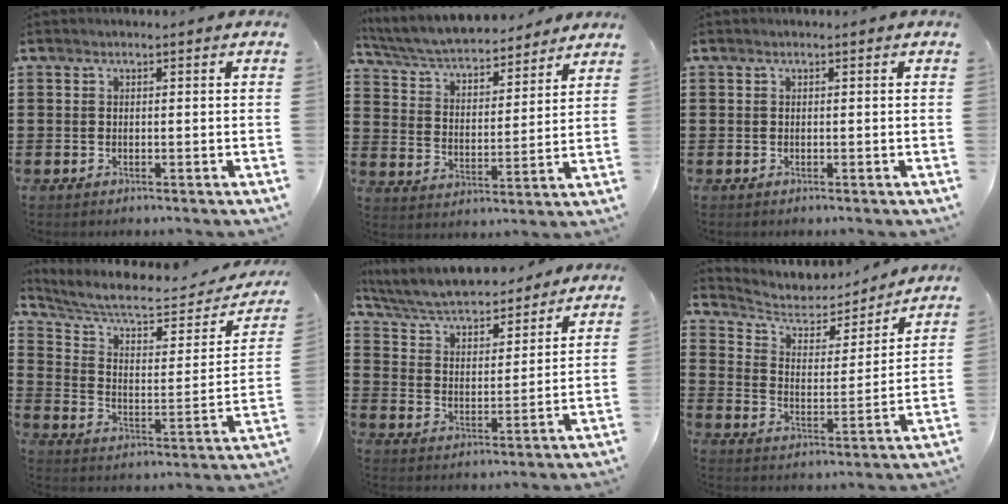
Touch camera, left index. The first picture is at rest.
{"total": 5.9, "force": [5.6, 0.7, 1.8], "torque": [-0.059, -0.035, 0.095]}
{"total": 0.0}
{"total": 7.7, "force": [6.2, 1.7, 4.2], "torque": [-0.099, -0.037, 0.103]}
{"total": 6.2, "force": [5.8, 0.9, 1.9], "torque": [-0.063, -0.037, 0.099]}
{"total": 5.1, "force": [4.4, 2.2, 1.4], "torque": [-0.055, -0.030, 0.071]}